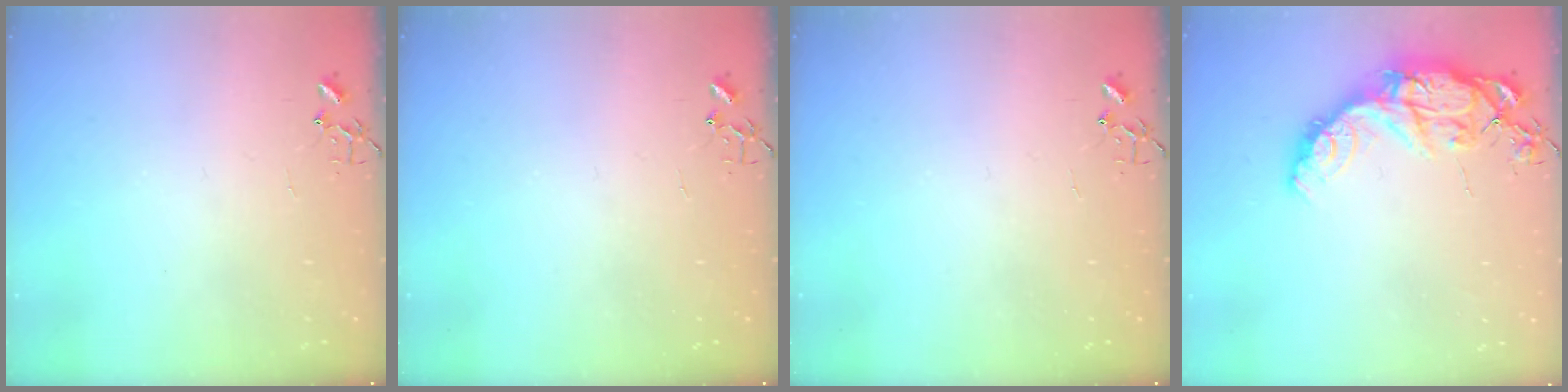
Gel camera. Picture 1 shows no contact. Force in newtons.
{"total": 0.0}
{"total": 0.0}
{"total": 16.6, "press": 16.5, "slide": 1.3}